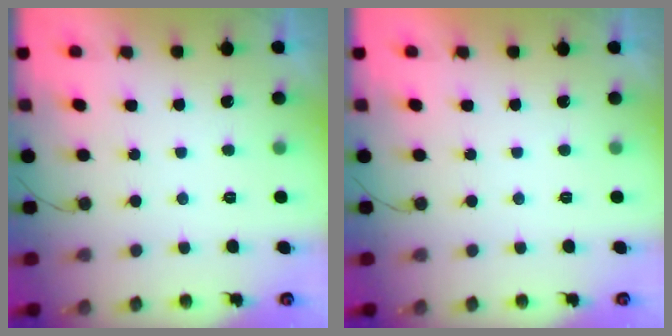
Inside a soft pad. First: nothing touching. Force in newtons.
{"total": 1.7, "press": 1.7, "slide": 0.1}